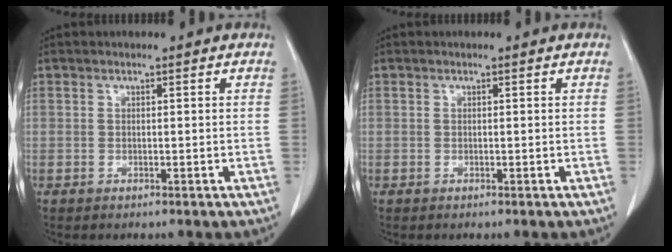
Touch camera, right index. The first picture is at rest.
{"total": 0.0}